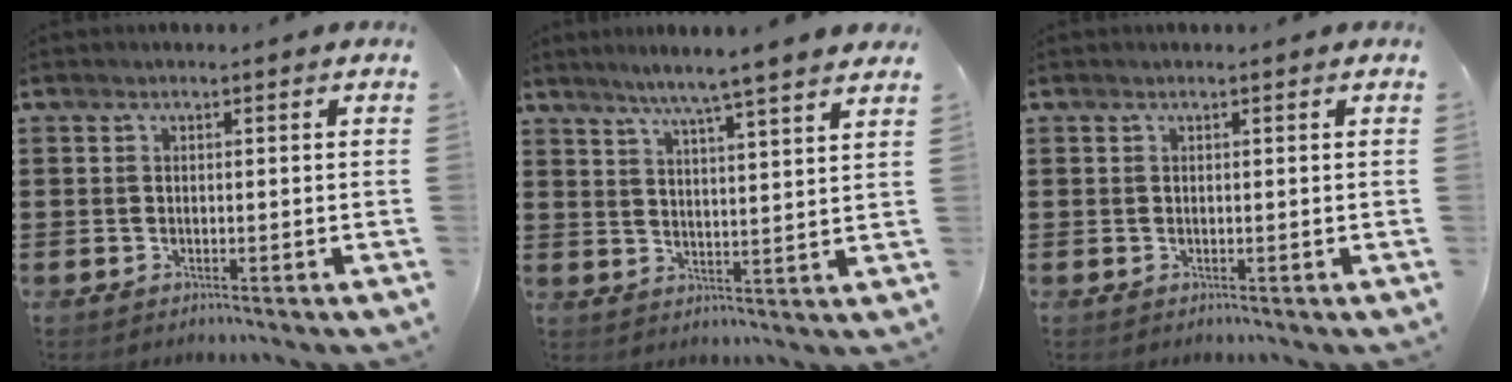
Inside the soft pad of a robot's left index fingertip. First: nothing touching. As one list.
[{"total": 5.3, "force": [4.7, -1.2, 2.3], "torque": [-0.062, -0.026, 0.076]}, {"total": 0.0}]